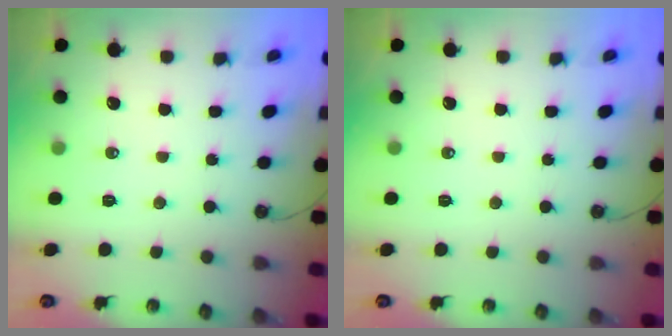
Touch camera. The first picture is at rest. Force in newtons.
{"total": 0.0}